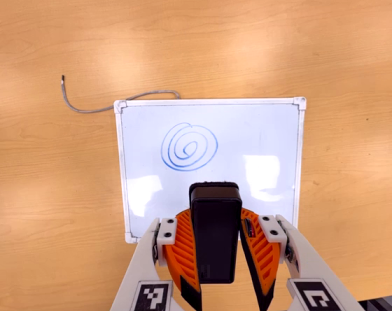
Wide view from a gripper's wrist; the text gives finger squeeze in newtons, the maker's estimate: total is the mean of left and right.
{"total": 9.7, "left": 7.8, "right": 11.6}